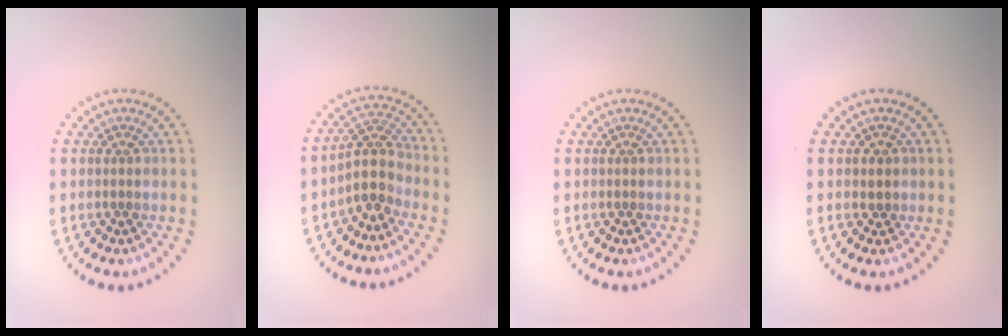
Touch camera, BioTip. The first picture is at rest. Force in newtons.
{"total": 3.3, "press": 2.5, "slide": 2.1}
{"total": 0.0}
{"total": 0.6, "press": 0.5, "slide": 0.4}